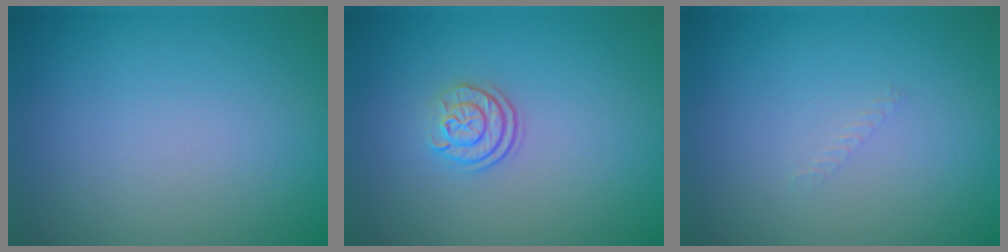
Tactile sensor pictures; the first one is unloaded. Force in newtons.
{"total": 2.4, "press": 1.8, "slide": 1.5}
{"total": 0.6, "press": 0.6, "slide": 0.1}